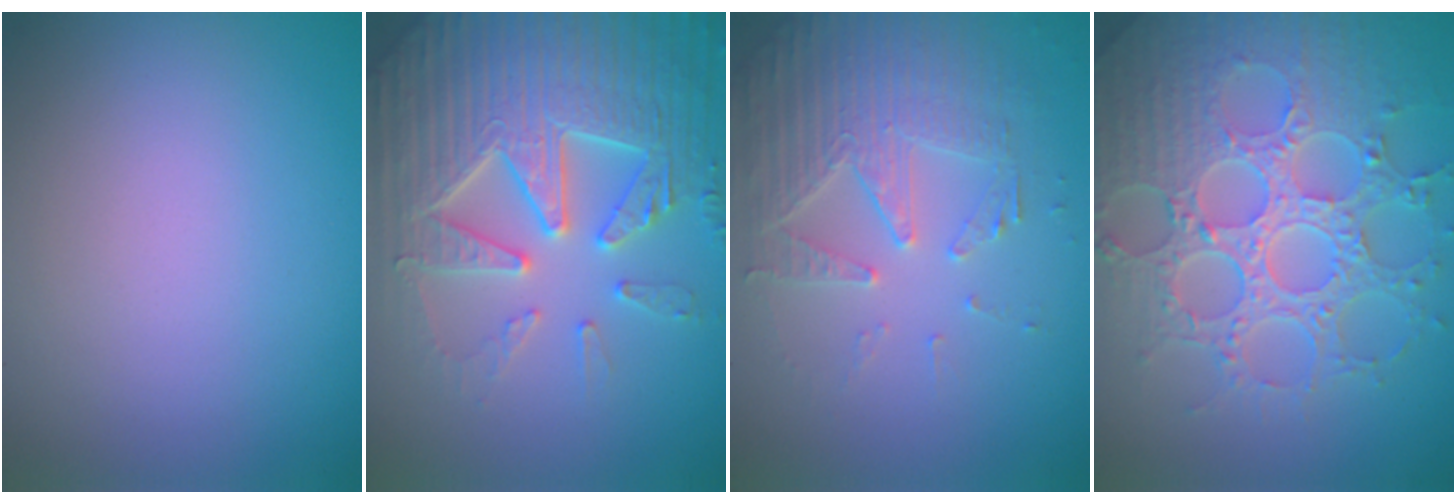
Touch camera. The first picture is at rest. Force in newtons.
{"total": 7.7, "press": 7.5, "slide": 1.6}
{"total": 3.9, "press": 3.7, "slide": 1.4}
{"total": 8.5, "press": 6.3, "slide": 5.8}